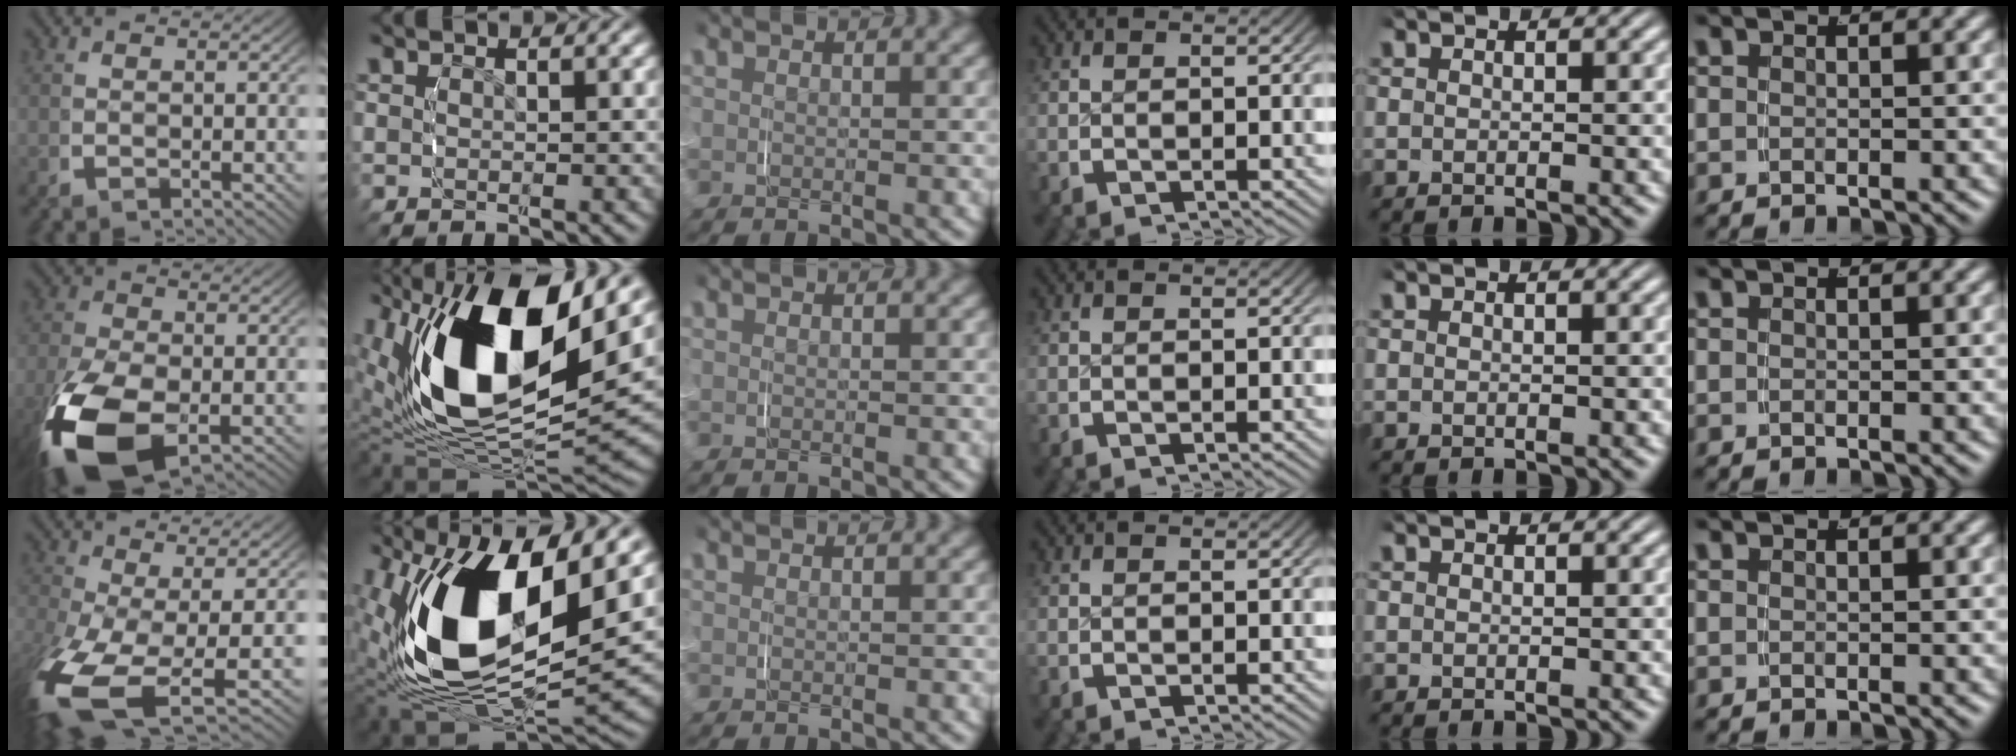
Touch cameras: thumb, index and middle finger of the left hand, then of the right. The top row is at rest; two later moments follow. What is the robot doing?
{"motion": "grasp_and_lifting", "object": "knife"}